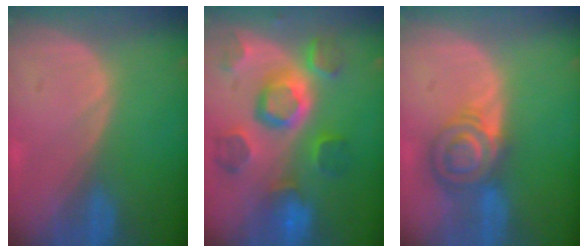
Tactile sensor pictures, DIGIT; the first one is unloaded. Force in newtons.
{"total": 11.2, "press": 10.0, "slide": 5.2}
{"total": 6.8, "press": 6.5, "slide": 2.2}